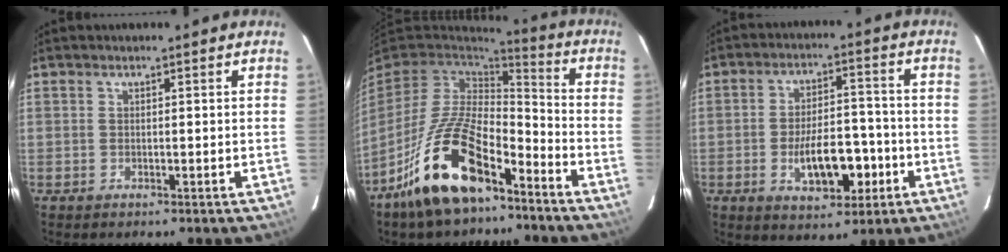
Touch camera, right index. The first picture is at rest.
{"total": 17.1, "force": [-10.5, 5.9, 12.2], "torque": [-0.249, -0.006, -0.197]}
{"total": 10.1, "force": [-3.2, 4.3, 8.5], "torque": [-0.147, 0.010, -0.048]}